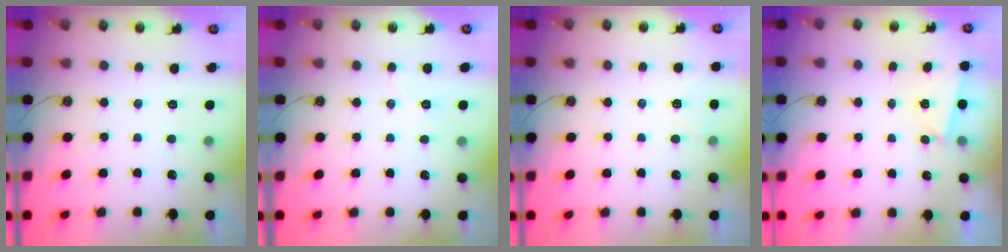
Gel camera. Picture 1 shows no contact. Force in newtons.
{"total": 5.2, "press": 4.6, "slide": 2.5}
{"total": 3.4, "press": 3.1, "slide": 1.4}
{"total": 1.2, "press": 1.1, "slide": 0.5}